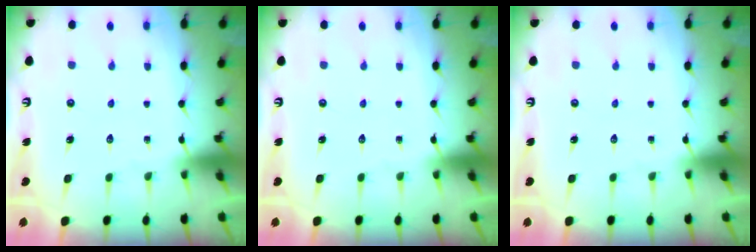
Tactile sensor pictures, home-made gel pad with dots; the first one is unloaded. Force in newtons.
{"total": 0.0}
{"total": 0.0}